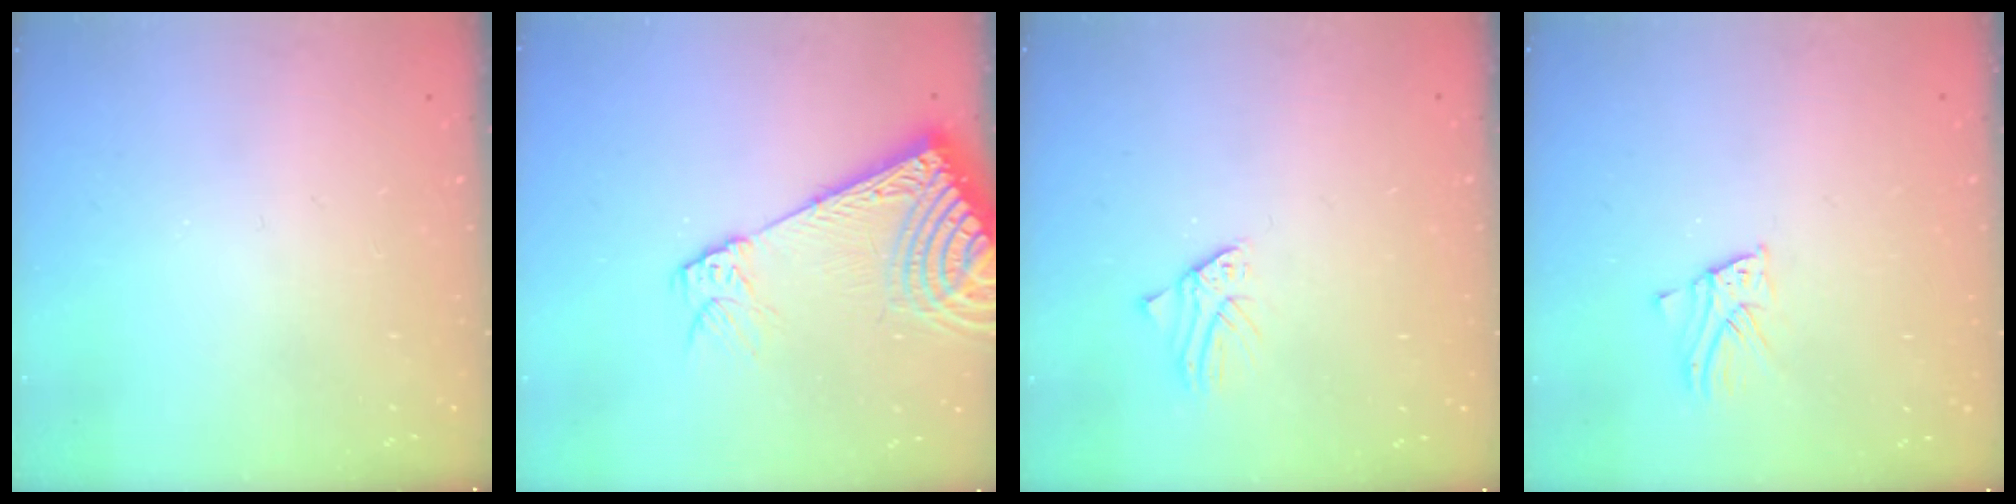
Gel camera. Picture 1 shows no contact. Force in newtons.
{"total": 15.5, "press": 15.1, "slide": 3.6}
{"total": 1.1, "press": 1.1, "slide": 0.1}
{"total": 4.3, "press": 4.3, "slide": 0.2}